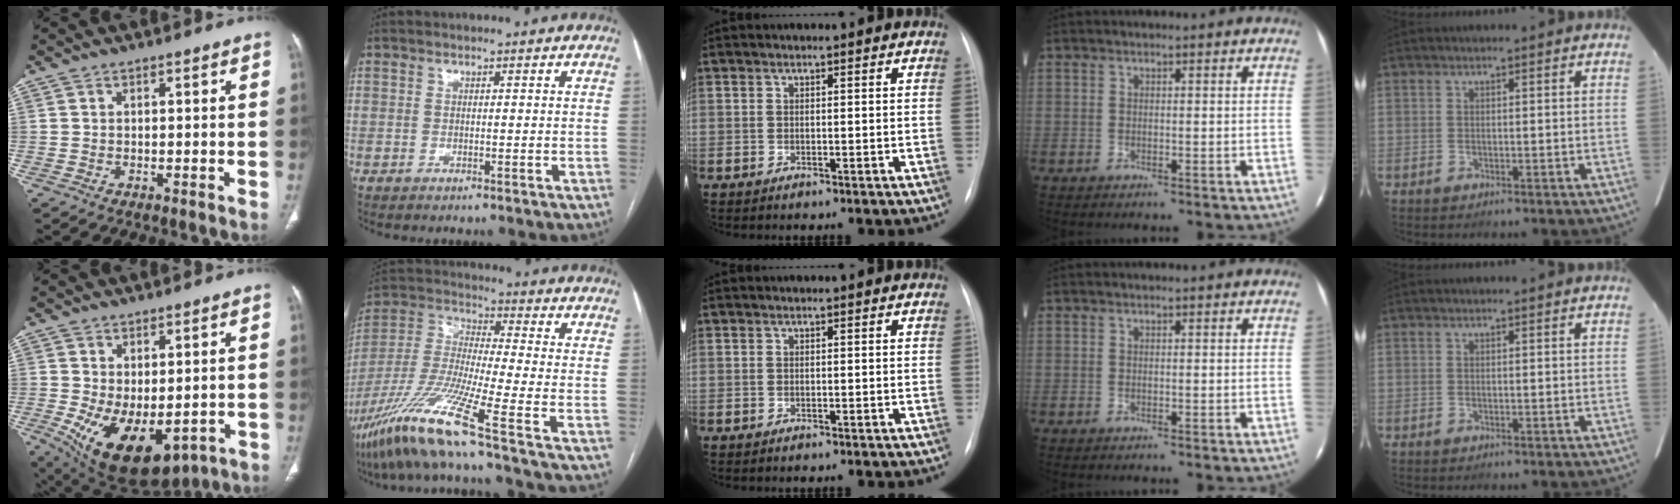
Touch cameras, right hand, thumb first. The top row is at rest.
{"thumb": {"total": 15.0, "force": [-4.6, 8.5, 11.5], "torque": [-0.184, -0.009, -0.040]}, "index": {"total": 16.1, "force": [-10.9, -2.0, 11.7], "torque": [-0.257, -0.037, -0.209]}}